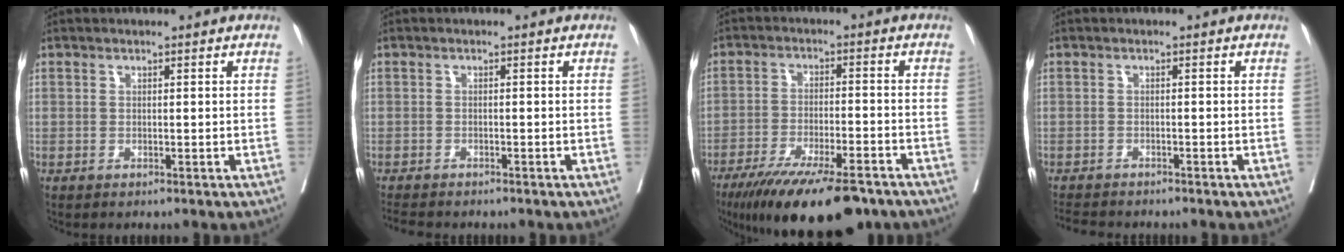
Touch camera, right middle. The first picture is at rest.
{"total": 4.7, "force": [-4.3, 0.9, 1.8], "torque": [-0.033, -0.012, -0.067]}
{"total": 16.7, "force": [-12.8, 3.3, 10.3], "torque": [-0.152, -0.026, -0.202]}
{"total": 5.7, "force": [-5.3, 1.0, 1.9], "torque": [-0.033, -0.012, -0.082]}